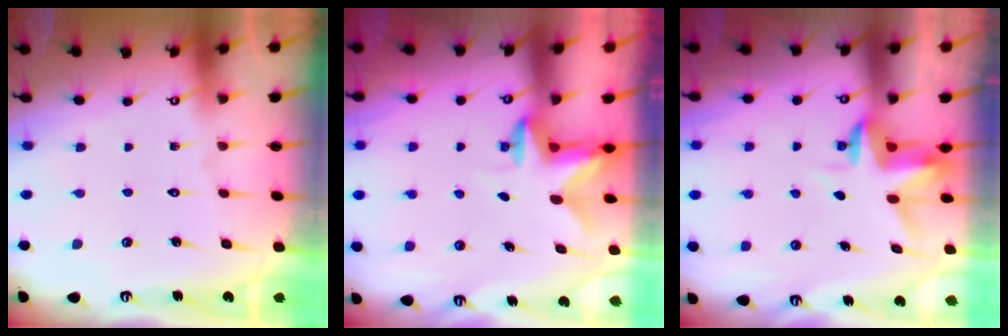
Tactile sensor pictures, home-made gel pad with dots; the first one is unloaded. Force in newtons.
{"total": 2.7, "press": 2.7, "slide": 0.5}
{"total": 3.2, "press": 3.2, "slide": 0.4}